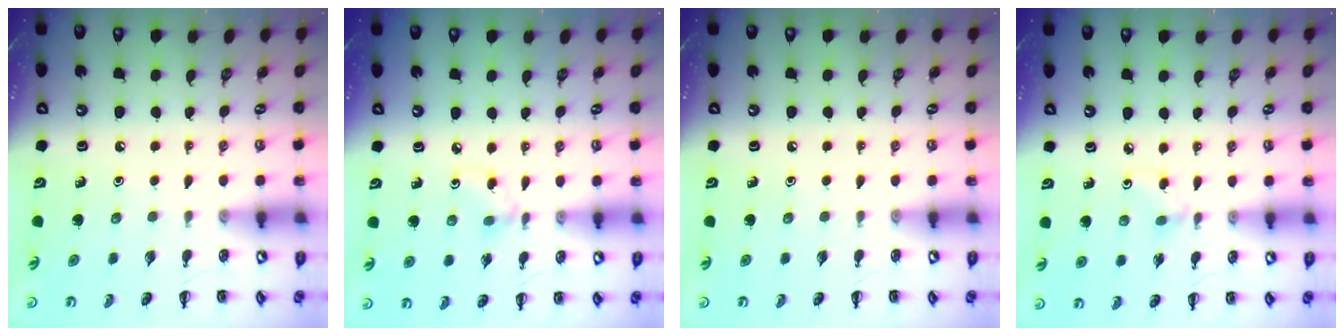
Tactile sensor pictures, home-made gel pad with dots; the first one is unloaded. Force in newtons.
{"total": 3.8, "press": 3.5, "slide": 1.4}
{"total": 0.0}
{"total": 2.7, "press": 2.4, "slide": 1.1}